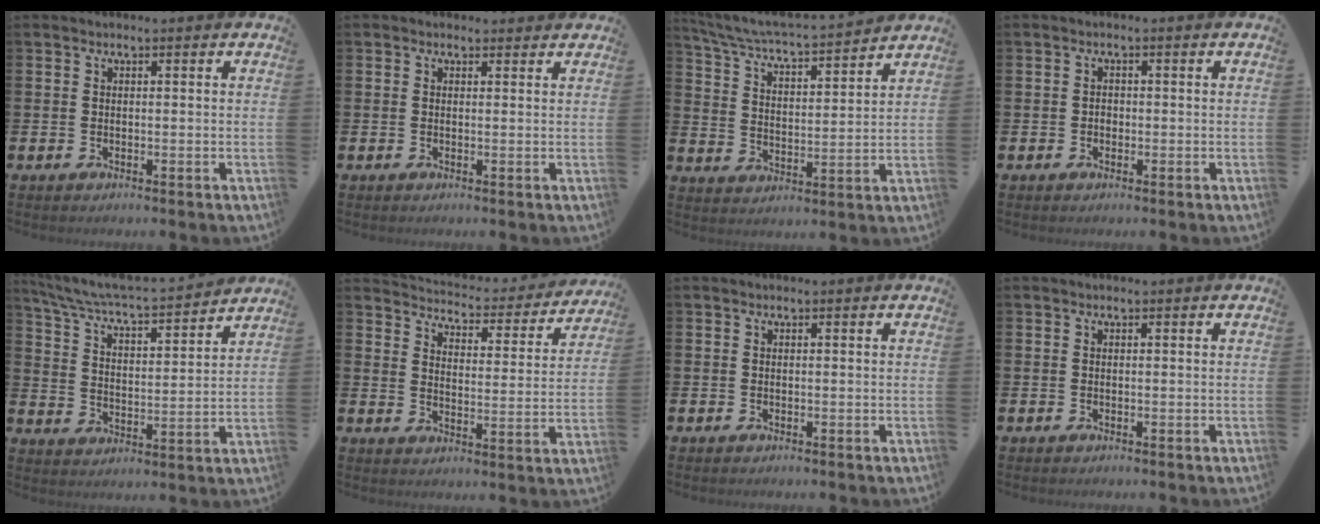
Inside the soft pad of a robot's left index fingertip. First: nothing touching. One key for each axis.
{"total": 1.3, "fx": 1.2, "fy": 0.6, "fz": 0.0, "tx": 0.004, "ty": 0.001, "tz": 0.021}
{"total": 5.3, "fx": 5.1, "fy": 0.2, "fz": 1.3, "tx": -0.058, "ty": -0.046, "tz": 0.083}
{"total": 0.9, "fx": -0.3, "fy": 0.8, "fz": 0.4, "tx": 0.000, "ty": 0.002, "tz": -0.009}
{"total": 6.3, "fx": 6.0, "fy": 0.4, "fz": 1.8, "tx": -0.069, "ty": -0.050, "tz": 0.100}
{"total": 4.6, "fx": 4.5, "fy": 0.9, "fz": 0.6, "tx": -0.036, "ty": -0.041, "tz": 0.072}
{"total": 0.0}
{"total": 0.0}